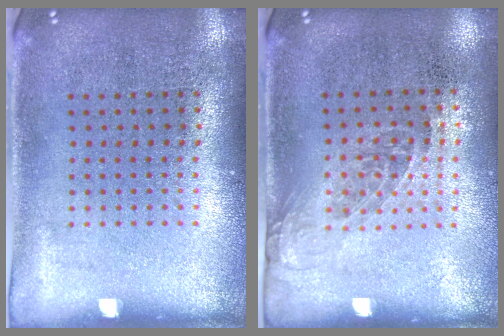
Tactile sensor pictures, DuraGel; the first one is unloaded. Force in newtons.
{"total": 1.2, "press": 1.0, "slide": 0.7}